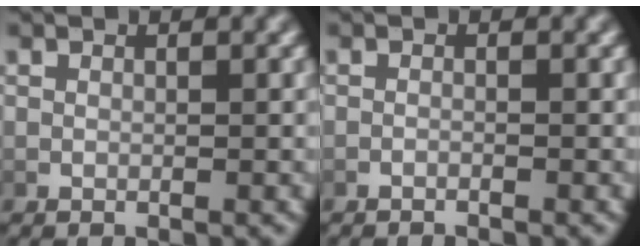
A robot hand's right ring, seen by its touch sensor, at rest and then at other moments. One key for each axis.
{"total": 1.1, "fx": -1.1, "fy": 0.1, "fz": 0.0, "tx": -0.006, "ty": -0.002, "tz": -0.018}